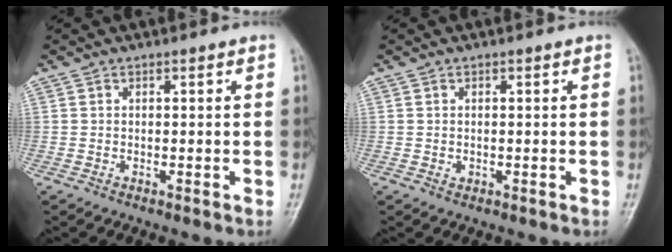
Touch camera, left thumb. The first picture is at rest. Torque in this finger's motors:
{"motor_torque": [-0.01, 0.01, 0.06, -0.04, 0.00]}